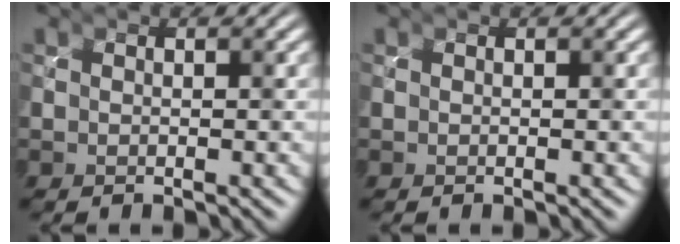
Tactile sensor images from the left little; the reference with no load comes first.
{"total": 0.0}